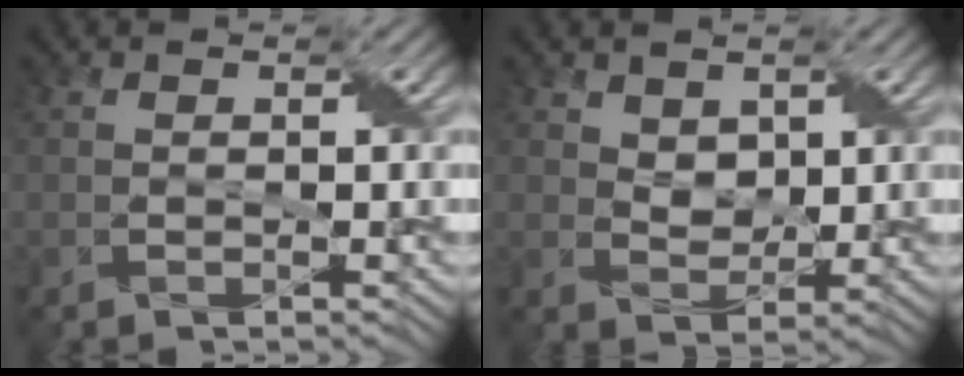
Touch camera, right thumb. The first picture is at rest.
{"total": 3.1, "force": [1.5, 2.2, 1.4], "torque": [-0.040, -0.006, 0.021]}